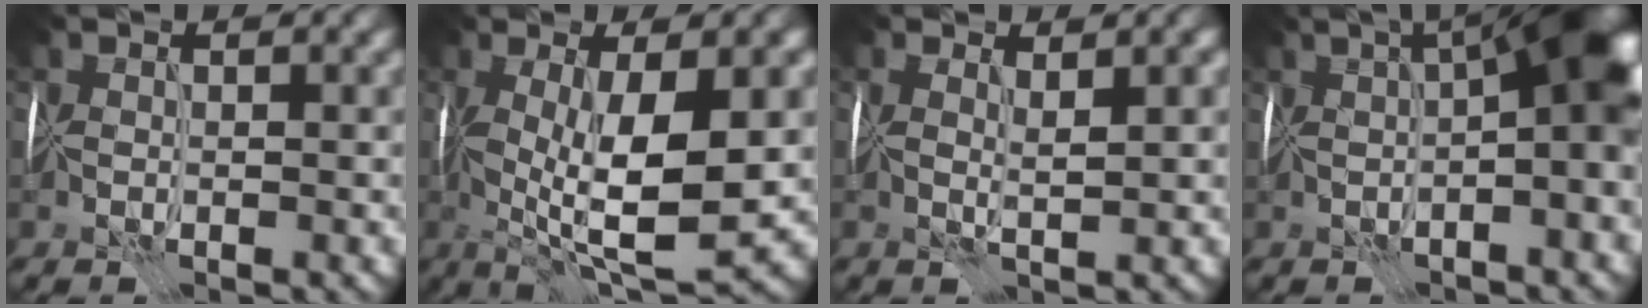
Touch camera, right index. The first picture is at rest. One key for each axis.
{"total": 10.0, "fx": -0.5, "fy": 3.0, "fz": 9.6, "tx": -0.162, "ty": -0.012, "tz": -0.004}
{"total": 1.9, "fx": 1.2, "fy": 0.2, "fz": 1.4, "tx": -0.027, "ty": 0.003, "tz": 0.022}
{"total": 10.7, "fx": 1.6, "fy": 2.7, "fz": 10.3, "tx": -0.134, "ty": 0.026, "tz": 0.025}